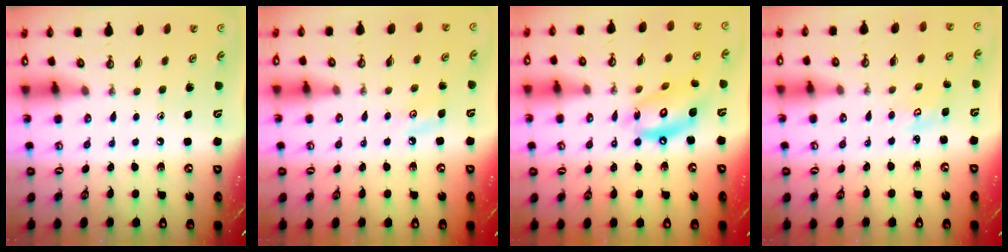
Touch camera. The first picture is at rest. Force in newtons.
{"total": 4.7, "press": 4.6, "slide": 0.7}
{"total": 12.8, "press": 12.7, "slide": 0.9}
{"total": 2.7, "press": 2.7, "slide": 0.4}